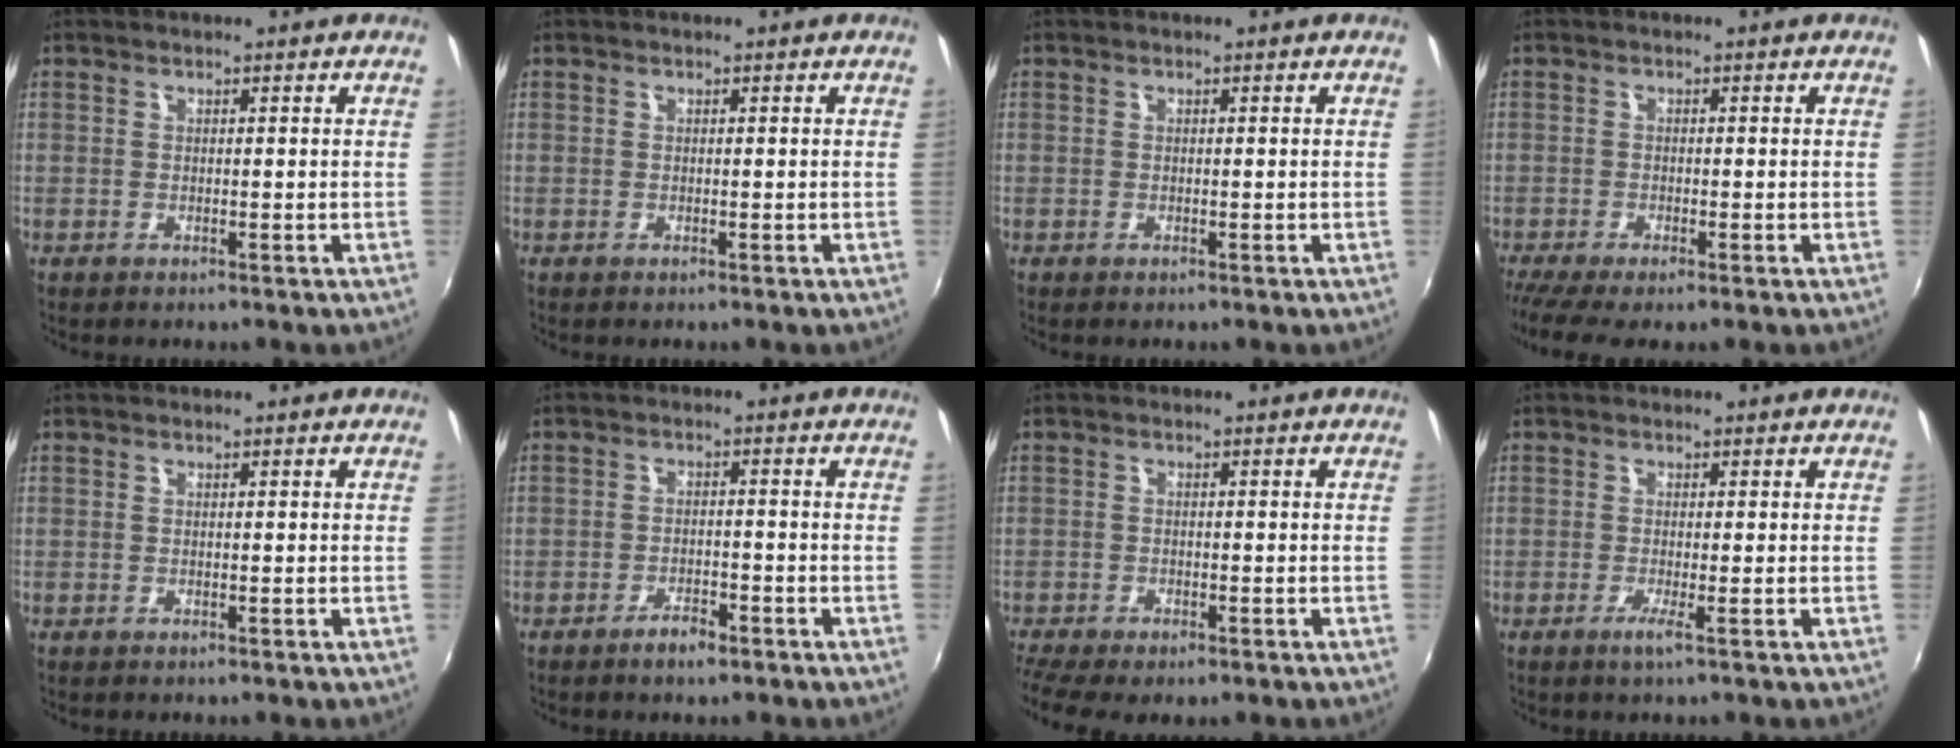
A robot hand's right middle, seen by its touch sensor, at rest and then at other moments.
{"total": 0.0}
{"total": 0.0}
{"total": 4.4, "force": [-3.5, 0.1, 2.7], "torque": [-0.063, -0.025, -0.063]}
{"total": 0.0}
{"total": 3.2, "force": [-2.4, 1.1, 1.8], "torque": [-0.042, 0.001, -0.040]}
{"total": 6.4, "force": [-5.0, 1.8, 3.7], "torque": [-0.094, -0.035, -0.086]}
{"total": 1.6, "force": [-0.7, -0.6, 1.4], "torque": [-0.031, -0.004, -0.017]}